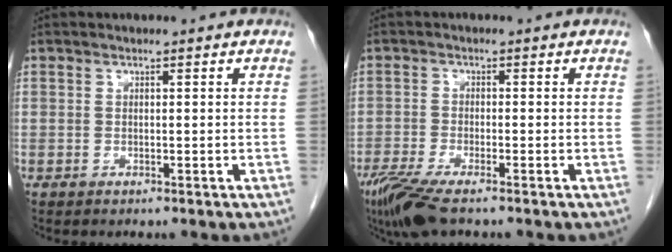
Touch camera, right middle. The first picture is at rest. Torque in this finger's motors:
{"motor_torque": [1.00, -0.79, 0.16, 0.11]}